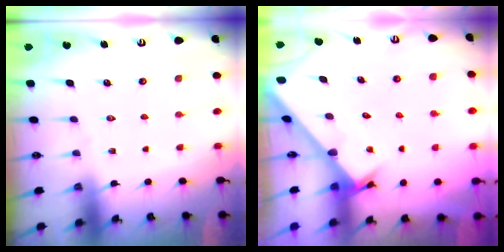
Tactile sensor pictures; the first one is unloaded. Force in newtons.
{"total": 2.4, "press": 2.4, "slide": 0.1}